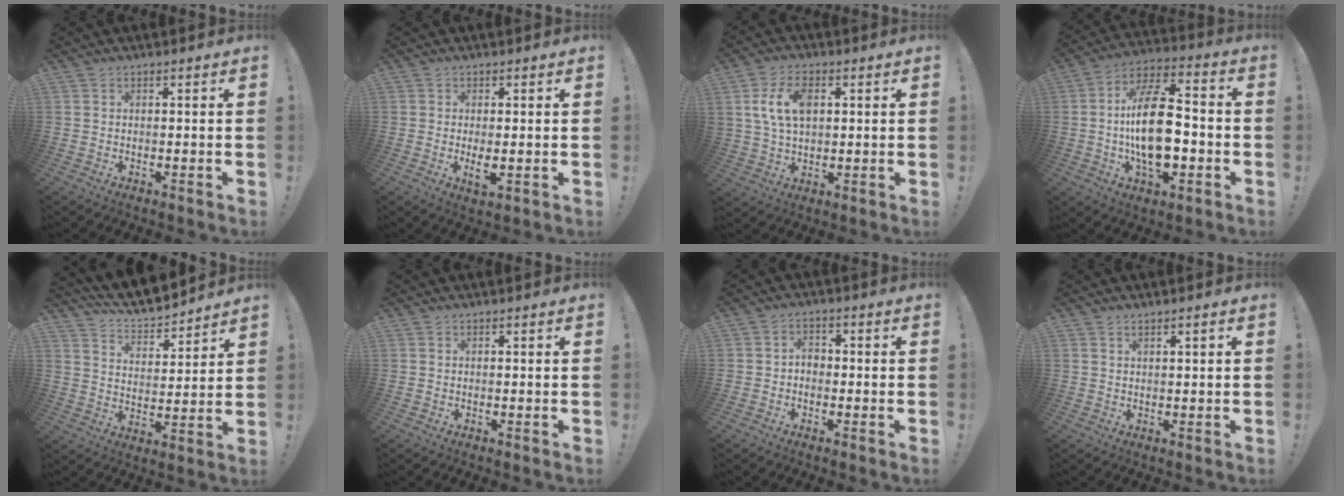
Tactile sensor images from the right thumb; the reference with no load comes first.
{"total": 3.6, "force": [0.1, 1.3, 3.4], "torque": [-0.056, -0.006, 0.001]}
{"total": 10.8, "force": [2.8, 7.0, 7.7], "torque": [-0.144, 0.008, 0.053]}
{"total": 19.8, "force": [-2.4, 10.4, 16.7], "torque": [-0.308, 0.007, -0.045]}
{"total": 9.7, "force": [9.1, 2.5, 2.3], "torque": [-0.062, -0.076, 0.166]}
{"total": 0.0}
{"total": 3.2, "force": [-1.2, 2.3, 1.8], "torque": [-0.035, 0.009, -0.022]}
{"total": 1.4, "force": [0.8, 0.2, 1.2], "torque": [-0.028, 0.003, 0.014]}